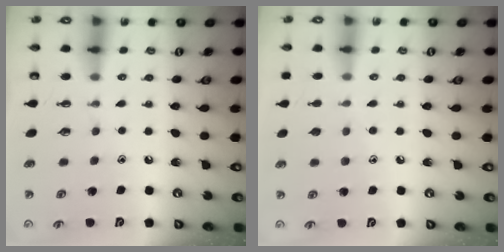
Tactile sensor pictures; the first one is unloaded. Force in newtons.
{"total": 5.9, "press": 5.9, "slide": 0.6}